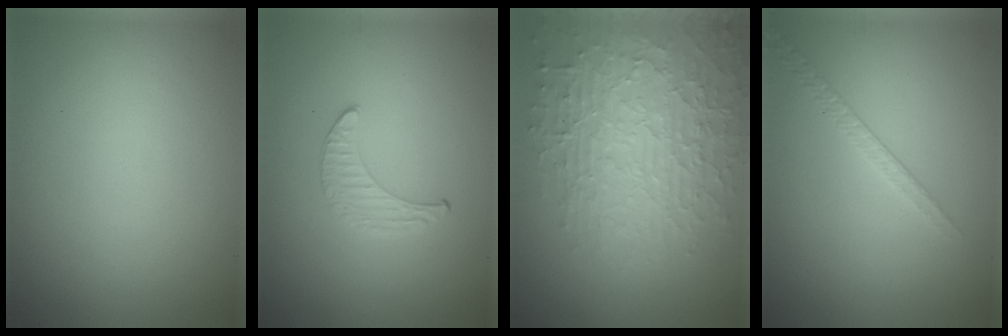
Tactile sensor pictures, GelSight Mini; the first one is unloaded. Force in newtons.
{"total": 0.8, "press": 0.8, "slide": 0.2}
{"total": 7.0, "press": 5.3, "slide": 4.5}
{"total": 1.4, "press": 0.8, "slide": 1.1}